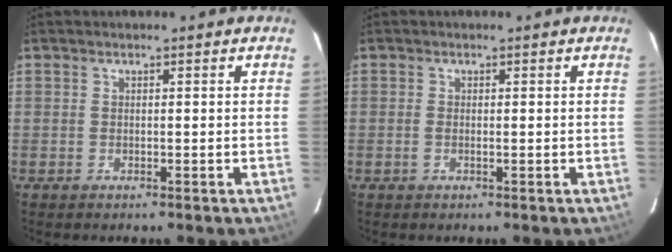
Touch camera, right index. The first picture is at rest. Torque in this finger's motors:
{"motor_torque": [-0.09, -0.03, 0.01, 0.01]}